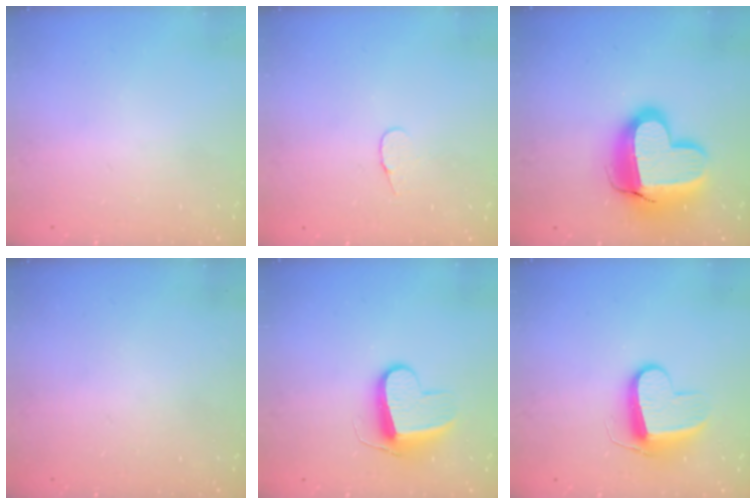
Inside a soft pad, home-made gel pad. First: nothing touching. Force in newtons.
{"total": 4.0, "press": 4.0, "slide": 0.4}
{"total": 18.3, "press": 18.3, "slide": 1.4}
{"total": 0.0}
{"total": 9.8, "press": 9.8, "slide": 0.3}
{"total": 9.4, "press": 9.4, "slide": 0.2}